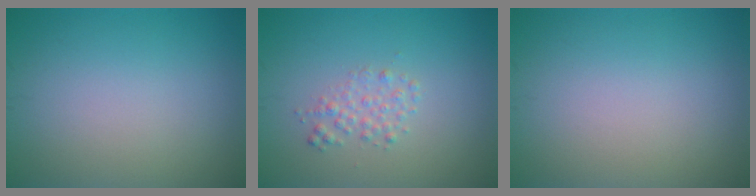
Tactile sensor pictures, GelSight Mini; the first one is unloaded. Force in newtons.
{"total": 1.5, "press": 1.5, "slide": 0.0}
{"total": 0.0}